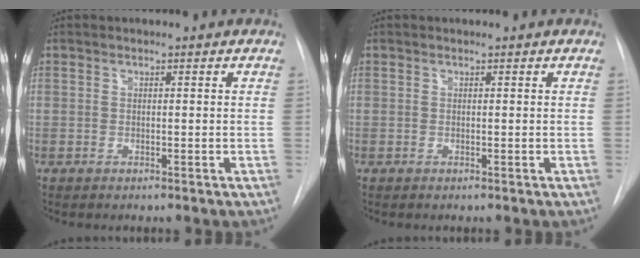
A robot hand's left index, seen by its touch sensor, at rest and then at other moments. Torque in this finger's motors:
{"motor_torque": [-0.01, 0.06, 0.02, 0.00]}